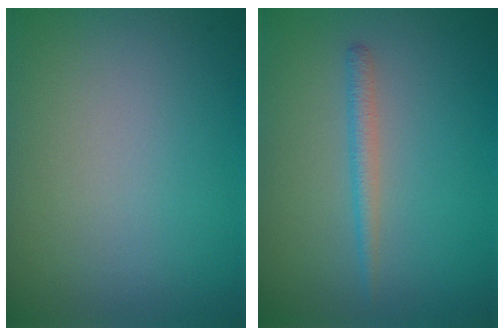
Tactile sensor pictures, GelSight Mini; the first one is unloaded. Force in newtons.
{"total": 1.5, "press": 1.5, "slide": 0.1}